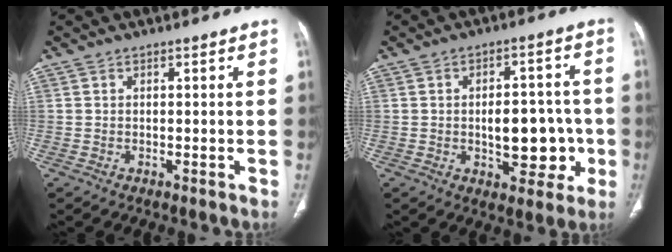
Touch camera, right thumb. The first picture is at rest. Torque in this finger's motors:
{"motor_torque": [1.10, 1.22, 1.10, -0.47, 0.31]}